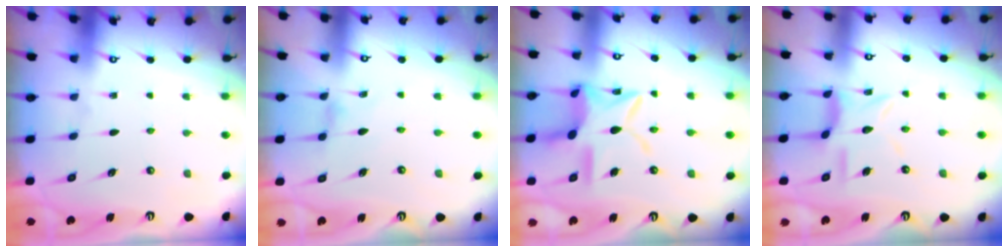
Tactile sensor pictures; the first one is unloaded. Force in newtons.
{"total": 0.0}
{"total": 12.8, "press": 12.7, "slide": 1.2}
{"total": 8.2, "press": 8.2, "slide": 0.7}